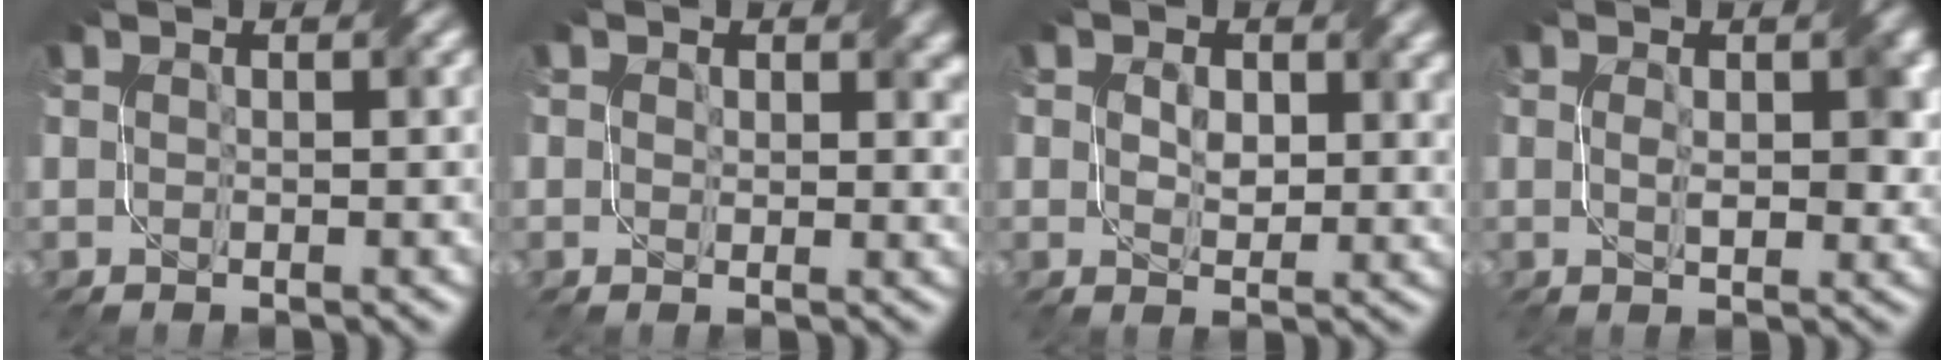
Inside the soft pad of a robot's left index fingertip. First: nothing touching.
{"total": 2.4, "force": [1.1, 1.8, 1.3], "torque": [-0.017, -0.006, 0.015]}
{"total": 3.3, "force": [0.9, 2.2, 2.3], "torque": [-0.041, -0.005, 0.016]}
{"total": 3.3, "force": [0.2, 1.7, 2.9], "torque": [-0.046, -0.004, 0.007]}